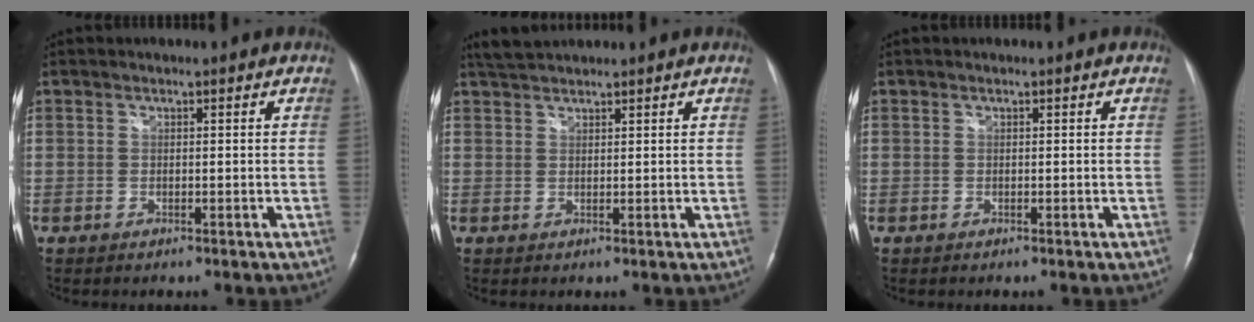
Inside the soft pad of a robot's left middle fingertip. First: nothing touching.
{"total": 2.8, "force": [2.8, 0.3, 0.6], "torque": [-0.017, 0.016, 0.053]}
{"total": 0.0}